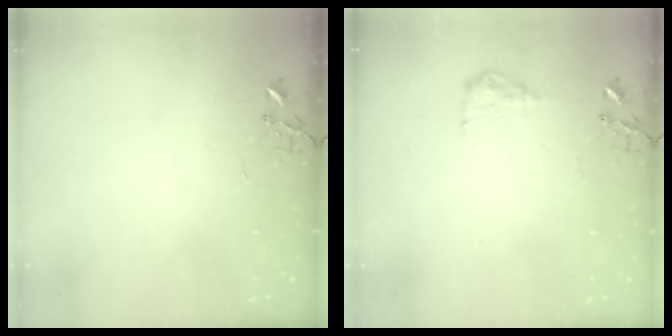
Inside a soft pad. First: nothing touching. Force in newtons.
{"total": 9.6, "press": 9.6, "slide": 0.3}